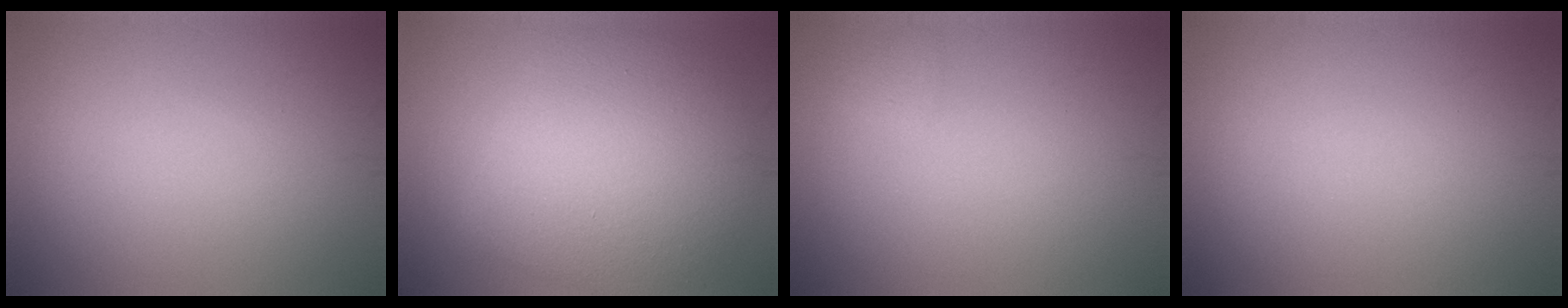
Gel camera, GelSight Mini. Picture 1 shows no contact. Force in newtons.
{"total": 8.9, "press": 8.9, "slide": 0.8}
{"total": 0.7, "press": 0.7, "slide": 0.1}
{"total": 0.0}